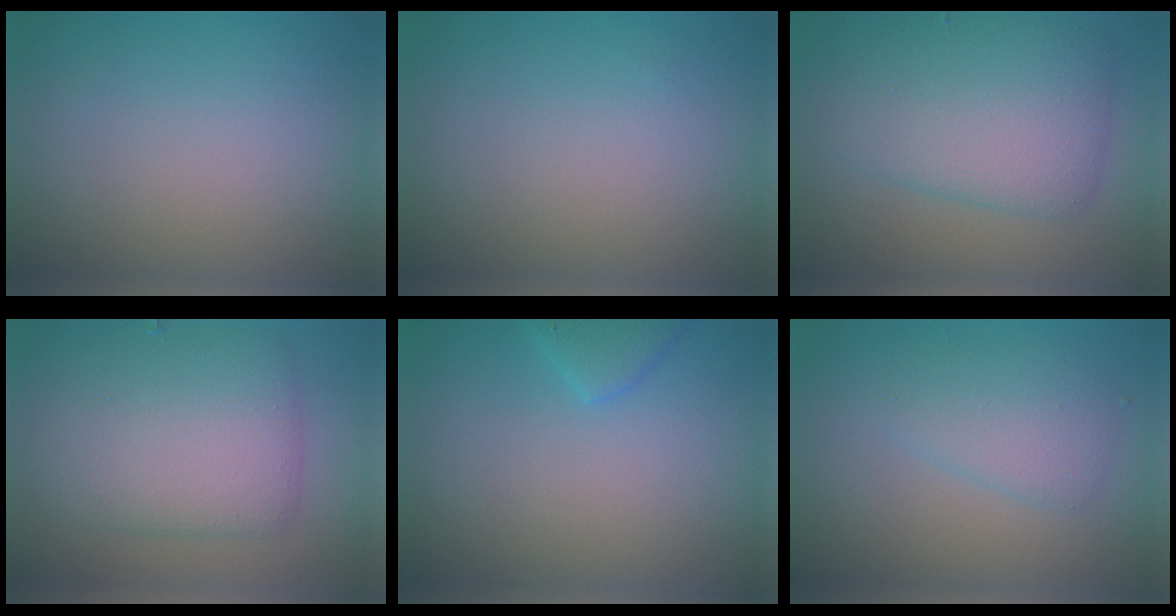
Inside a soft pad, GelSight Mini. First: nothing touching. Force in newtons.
{"total": 0.0}
{"total": 6.3, "press": 6.2, "slide": 0.1}
{"total": 6.2, "press": 6.2, "slide": 0.1}
{"total": 1.9, "press": 1.9, "slide": 0.1}
{"total": 2.7, "press": 2.7, "slide": 0.0}